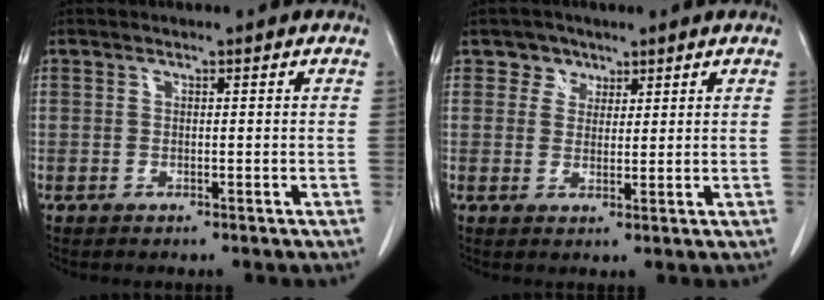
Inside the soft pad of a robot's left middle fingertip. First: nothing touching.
{"total": 2.8, "force": [1.7, 2.2, -0.1], "torque": [0.008, 0.004, 0.023]}